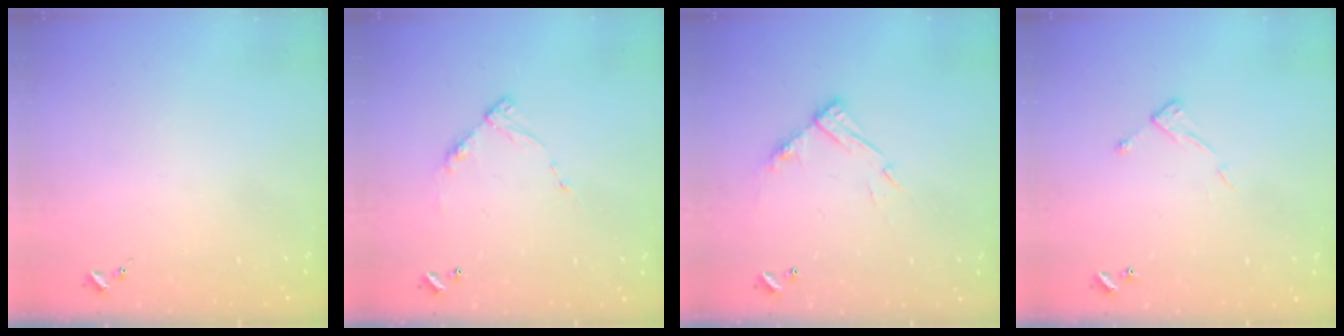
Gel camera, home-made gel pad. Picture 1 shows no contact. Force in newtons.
{"total": 8.8, "press": 8.8, "slide": 0.5}
{"total": 11.5, "press": 11.4, "slide": 0.8}
{"total": 6.2, "press": 6.2, "slide": 0.4}